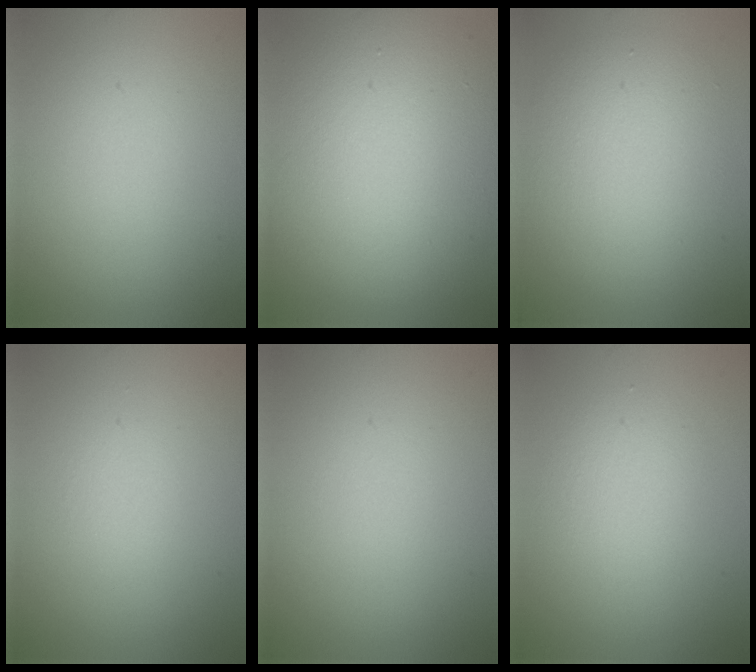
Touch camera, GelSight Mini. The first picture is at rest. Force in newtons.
{"total": 12.9, "press": 12.9, "slide": 0.5}
{"total": 5.4, "press": 5.4, "slide": 0.1}
{"total": 0.0}
{"total": 0.0}
{"total": 2.2, "press": 2.2, "slide": 0.2}